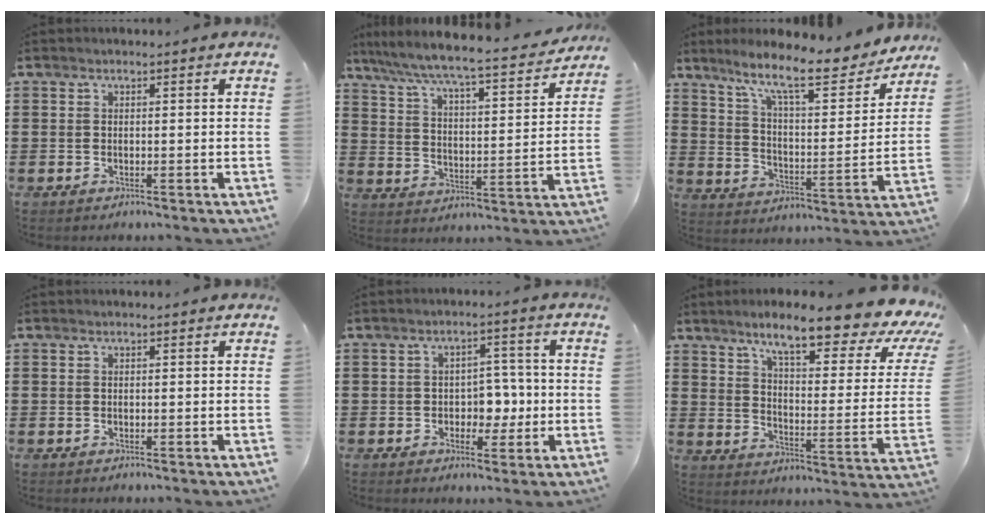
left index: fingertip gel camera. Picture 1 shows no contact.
{"total": 5.9, "force": [5.5, -0.3, 2.2], "torque": [-0.071, -0.047, 0.085]}
{"total": 11.9, "force": [9.8, 1.3, 6.7], "torque": [-0.138, -0.060, 0.159]}
{"total": 0.0}
{"total": 4.8, "force": [-0.8, 3.9, 2.8], "torque": [-0.047, 0.003, -0.023]}
{"total": 11.3, "force": [8.4, 1.0, 7.5], "torque": [-0.143, -0.056, 0.128]}